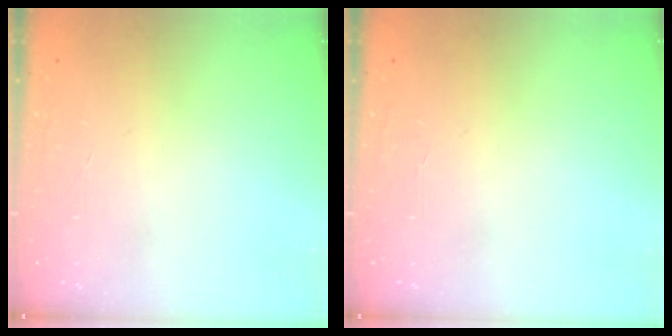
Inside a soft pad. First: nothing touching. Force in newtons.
{"total": 0.0}